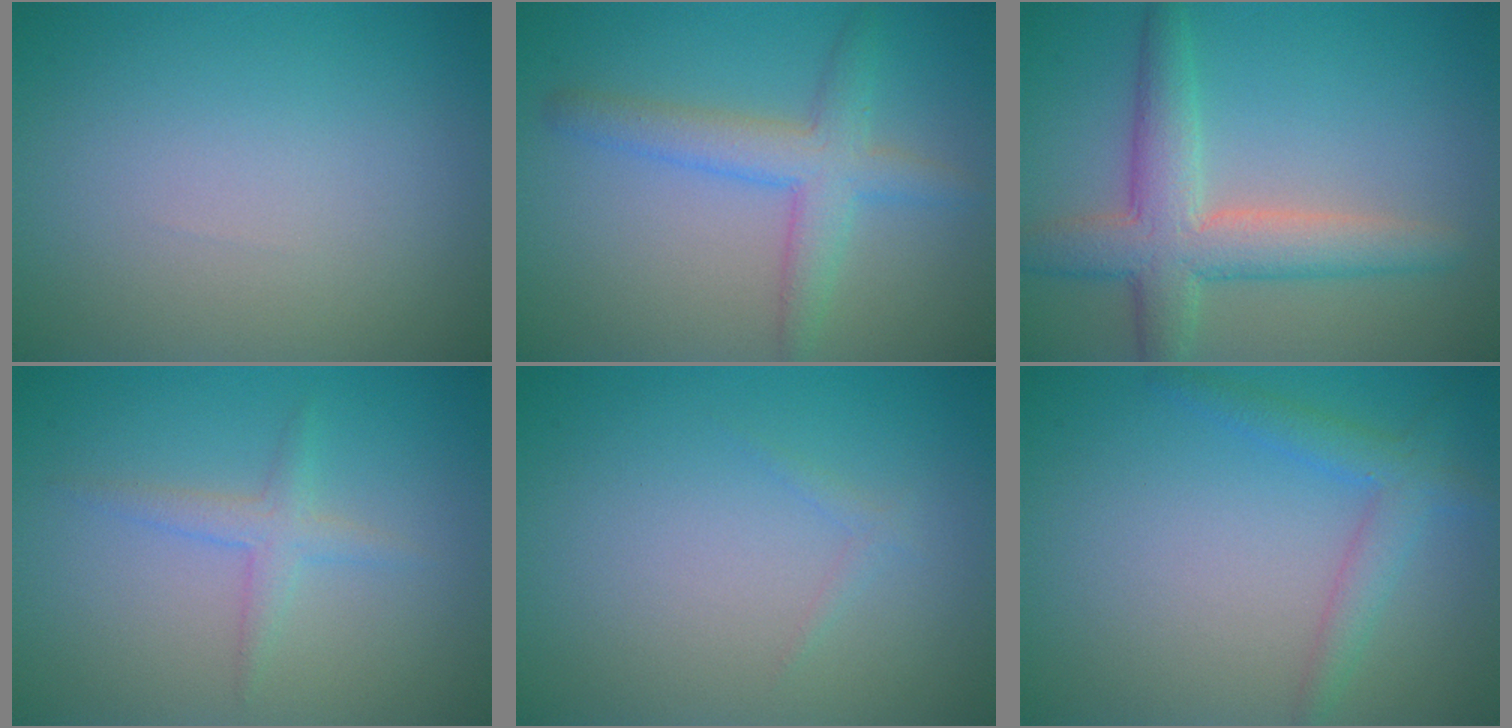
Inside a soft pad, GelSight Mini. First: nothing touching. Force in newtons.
{"total": 4.0, "press": 3.9, "slide": 0.2}
{"total": 5.6, "press": 5.6, "slide": 0.2}
{"total": 1.8, "press": 1.8, "slide": 0.1}
{"total": 0.6, "press": 0.6, "slide": 0.0}
{"total": 2.7, "press": 2.7, "slide": 0.1}